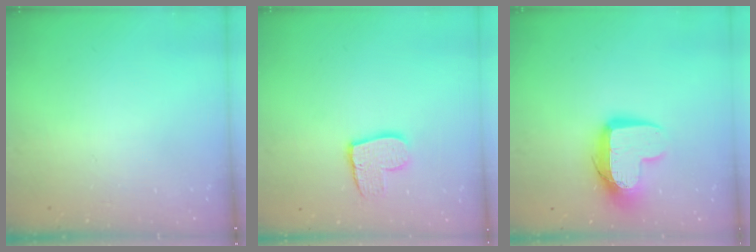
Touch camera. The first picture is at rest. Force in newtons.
{"total": 10.9, "press": 10.9, "slide": 0.9}
{"total": 12.3, "press": 12.3, "slide": 0.9}